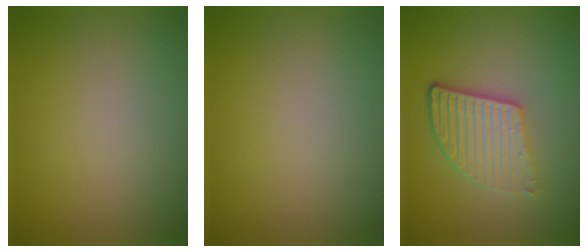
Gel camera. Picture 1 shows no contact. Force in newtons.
{"total": 0.0}
{"total": 4.7, "press": 3.6, "slide": 3.1}